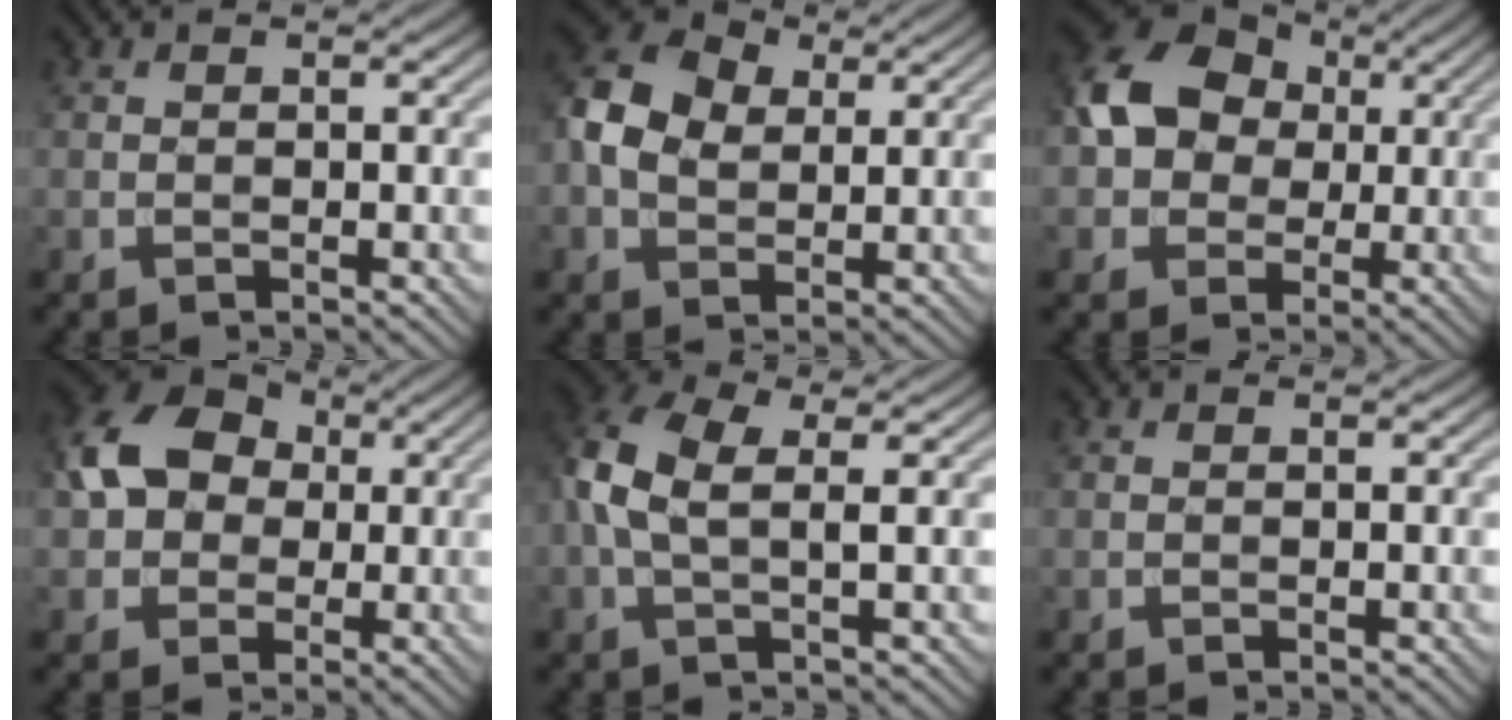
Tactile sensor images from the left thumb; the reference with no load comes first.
{"total": 7.7, "force": [1.5, 5.6, 5.1], "torque": [-0.121, 0.013, 0.023]}
{"total": 10.5, "force": [1.3, 8.5, 6.1], "torque": [-0.131, 0.013, 0.008]}
{"total": 9.5, "force": [1.1, 7.6, 5.7], "torque": [-0.123, 0.020, 0.005]}
{"total": 6.9, "force": [1.1, 3.3, 5.9], "torque": [-0.148, 0.011, 0.013]}
{"total": 0.0}